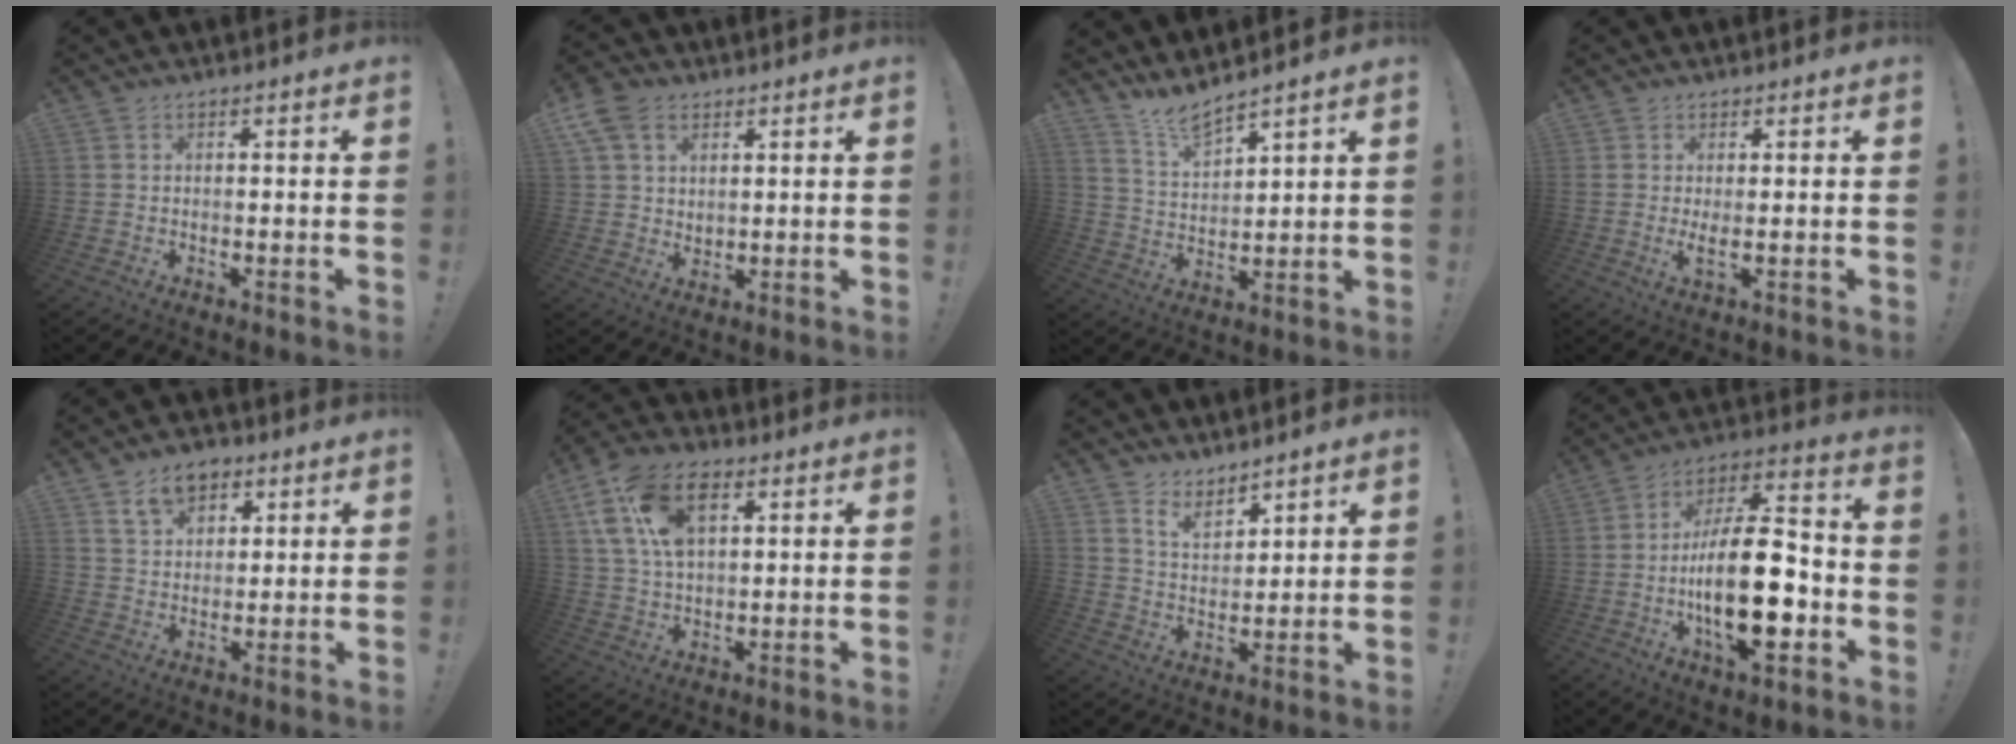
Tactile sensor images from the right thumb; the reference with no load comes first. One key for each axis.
{"total": 9.2, "fx": 5.1, "fy": 6.2, "fz": 4.4, "tx": -0.078, "ty": -0.011, "tz": 0.102}
{"total": 7.6, "fx": 6.9, "fy": 0.9, "fz": 3.0, "tx": -0.068, "ty": -0.044, "tz": 0.127}
{"total": 2.9, "fx": 0.9, "fy": 0.1, "fz": 2.7, "tx": -0.039, "ty": -0.016, "tz": 0.014}
{"total": 8.9, "fx": 4.9, "fy": 6.3, "fz": 3.9, "tx": -0.062, "ty": -0.015, "tz": 0.094}
{"total": 17.0, "fx": 6.6, "fy": 10.1, "fz": 12.0, "tx": -0.232, "ty": -0.006, "tz": 0.123}
{"total": 6.5, "fx": 5.6, "fy": 2.9, "fz": 1.8, "tx": -0.044, "ty": -0.035, "tz": 0.106}
{"total": 21.6, "fx": -5.4, "fy": 8.1, "fz": 19.2, "tx": -0.345, "ty": 0.017, "tz": -0.088}